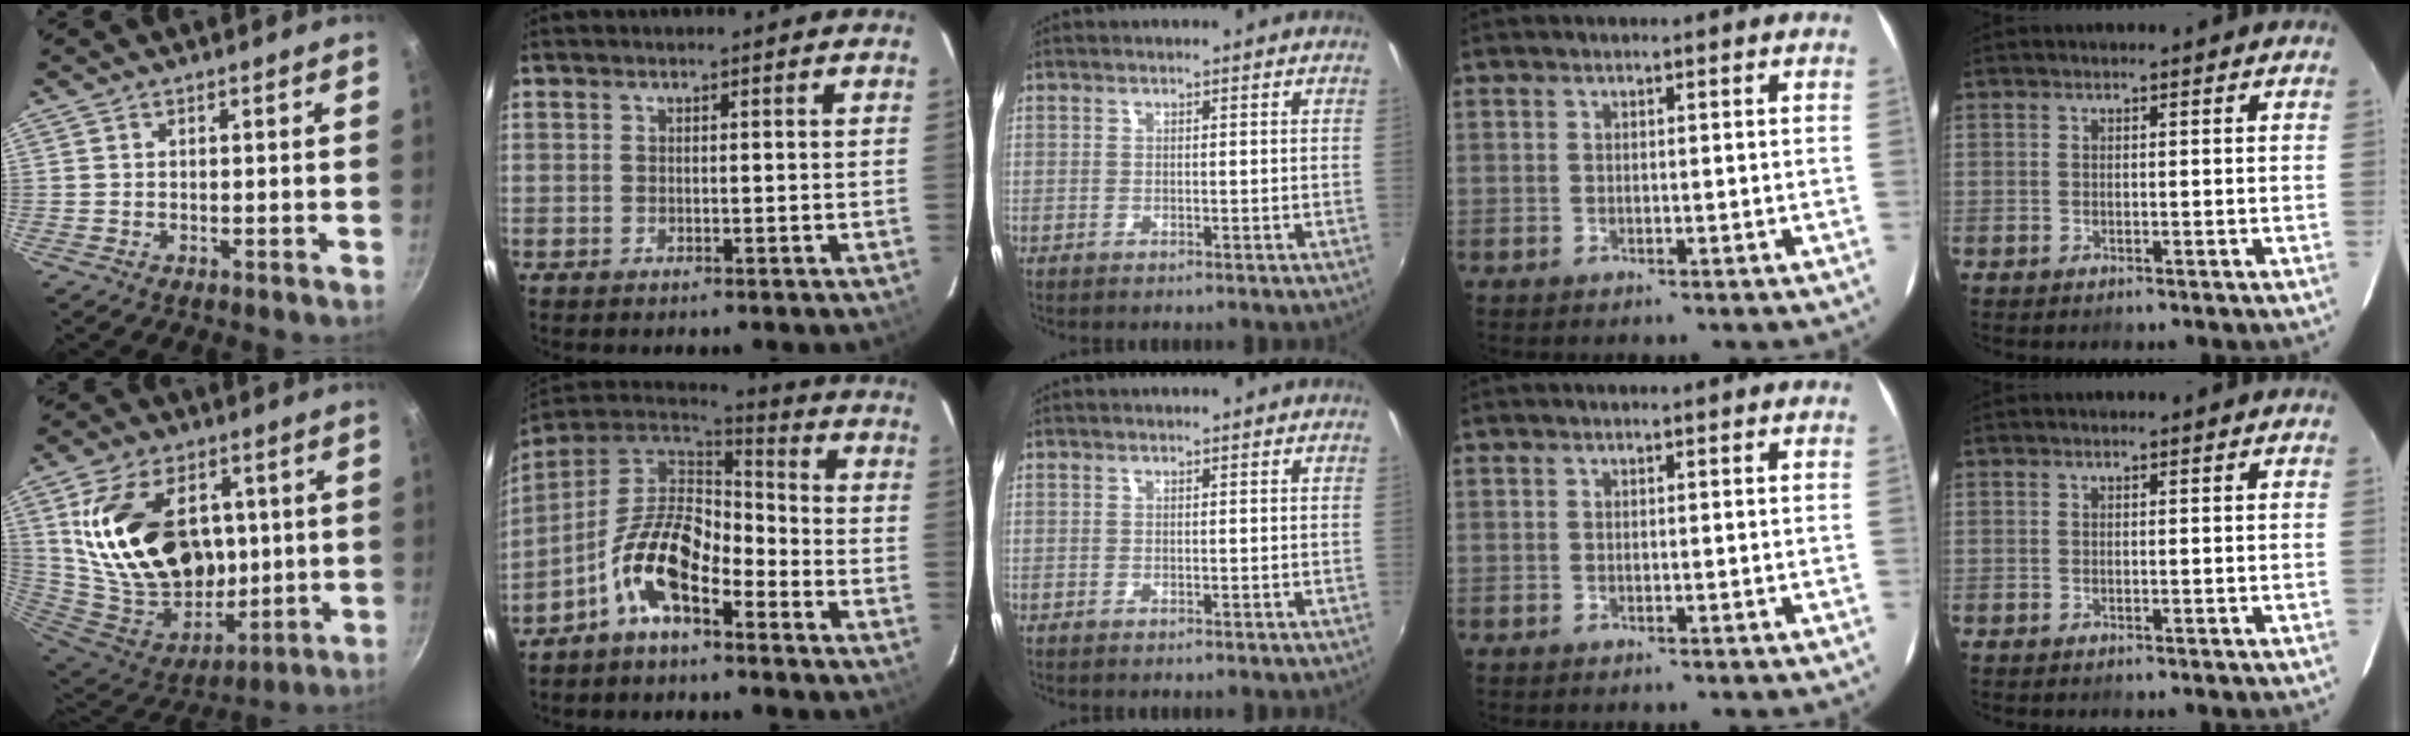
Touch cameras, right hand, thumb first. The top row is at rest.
{"thumb": {"total": 27.0, "force": [5.8, 18.6, 18.7], "torque": [-0.296, -0.025, 0.120]}, "index": {"total": 12.0, "force": [-6.4, 5.2, 8.8], "torque": [-0.174, 0.012, -0.126]}}